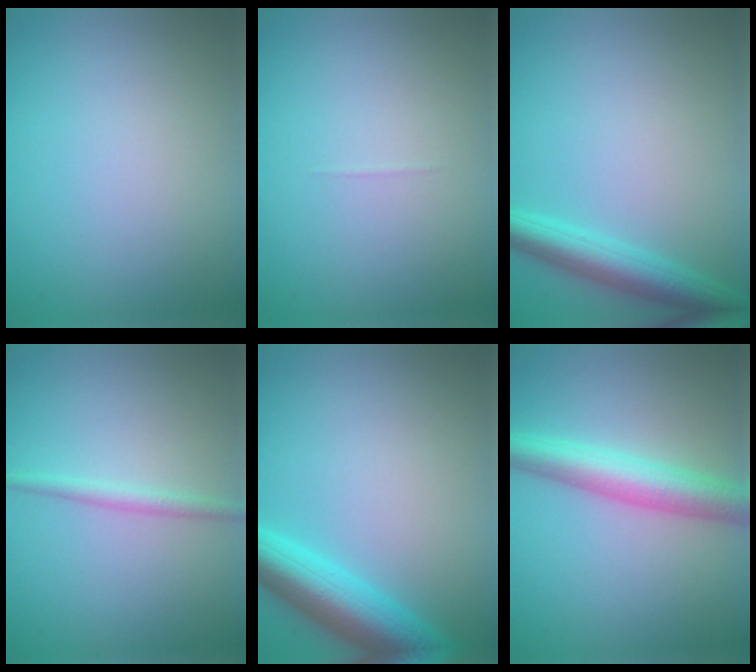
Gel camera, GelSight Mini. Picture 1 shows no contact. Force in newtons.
{"total": 0.0}
{"total": 4.2, "press": 4.2, "slide": 0.1}
{"total": 1.4, "press": 1.4, "slide": 0.1}
{"total": 6.2, "press": 6.2, "slide": 0.3}
{"total": 5.1, "press": 5.1, "slide": 0.0}